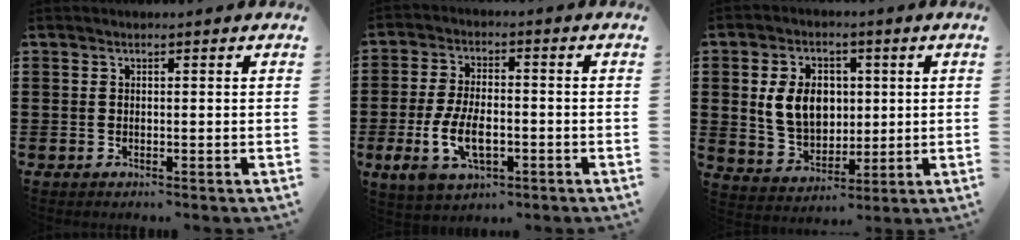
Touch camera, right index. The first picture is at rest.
{"total": 8.5, "force": [-2.5, 4.3, 6.9], "torque": [-0.155, -0.005, -0.049]}
{"total": 8.4, "force": [1.2, 6.4, 5.4], "torque": [-0.112, 0.014, 0.019]}